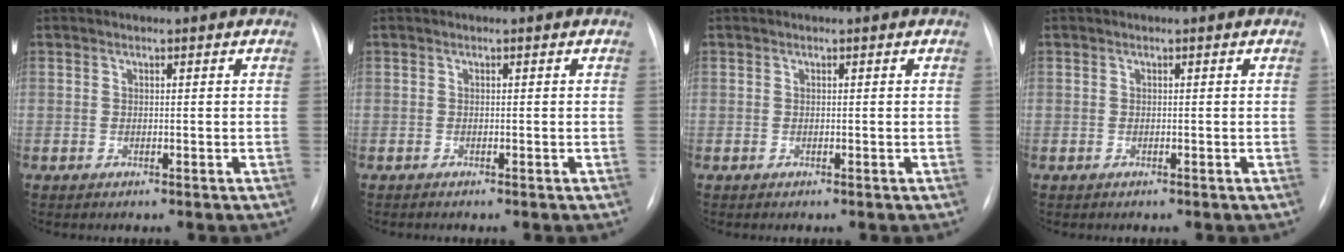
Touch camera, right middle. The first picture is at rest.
{"total": 0.0}
{"total": 0.0}
{"total": 0.0}